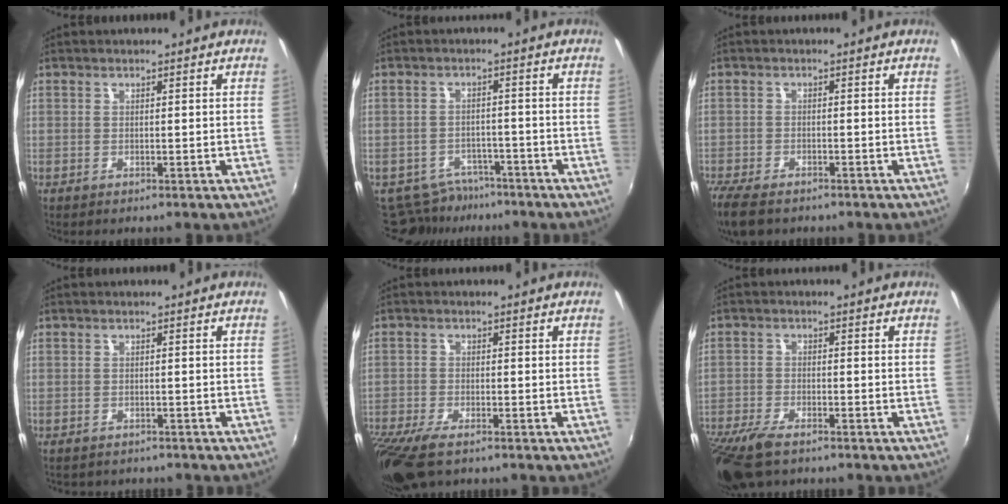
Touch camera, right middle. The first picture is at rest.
{"total": 7.0, "force": [-5.8, 3.8, 1.1], "torque": [-0.027, 0.002, -0.085]}
{"total": 7.4, "force": [-5.9, 2.5, 3.7], "torque": [-0.102, -0.033, -0.112]}
{"total": 3.5, "force": [-3.1, 1.3, 0.8], "torque": [-0.024, -0.014, -0.044]}
{"total": 10.4, "force": [-7.7, 3.2, 6.2], "torque": [-0.156, -0.049, -0.148]}
{"total": 11.3, "force": [-8.7, 3.7, 6.2], "torque": [-0.156, -0.041, -0.166]}